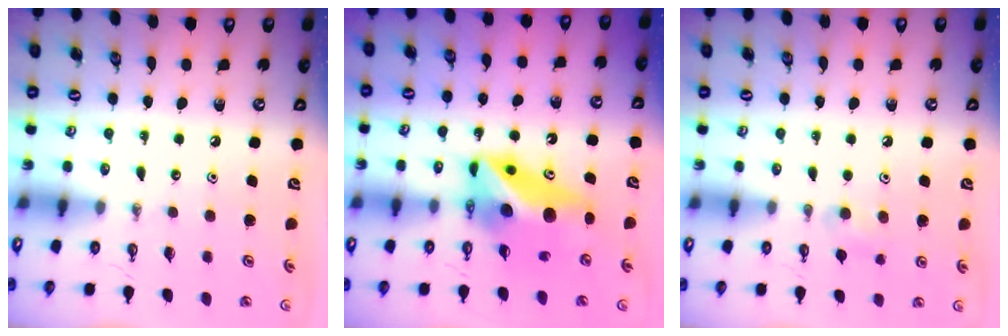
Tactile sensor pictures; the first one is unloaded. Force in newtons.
{"total": 12.1, "press": 11.6, "slide": 3.3}
{"total": 4.9, "press": 4.8, "slide": 1.0}